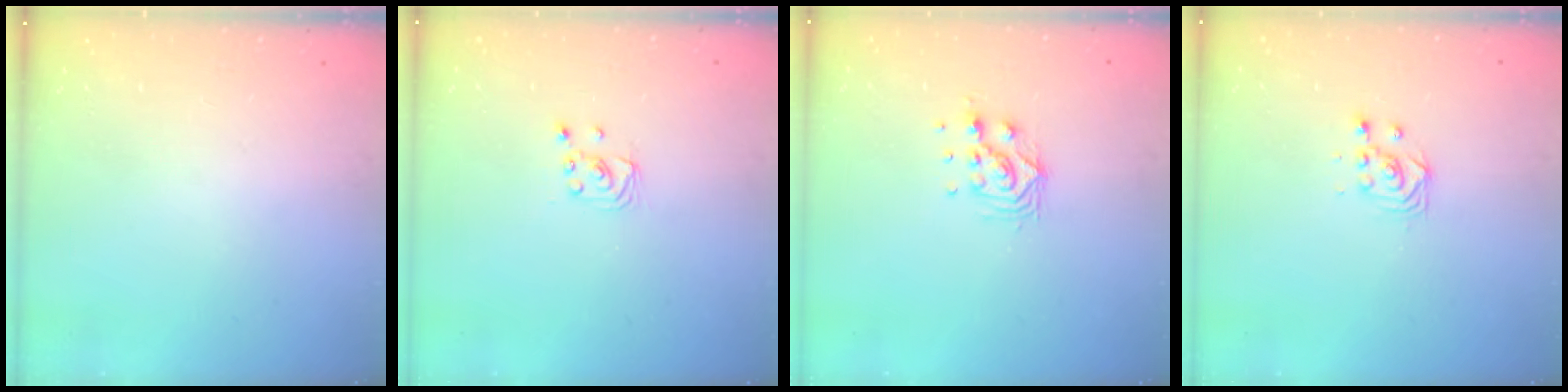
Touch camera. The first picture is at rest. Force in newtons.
{"total": 1.9, "press": 1.9, "slide": 0.1}
{"total": 8.6, "press": 8.6, "slide": 0.7}
{"total": 3.4, "press": 3.4, "slide": 0.2}